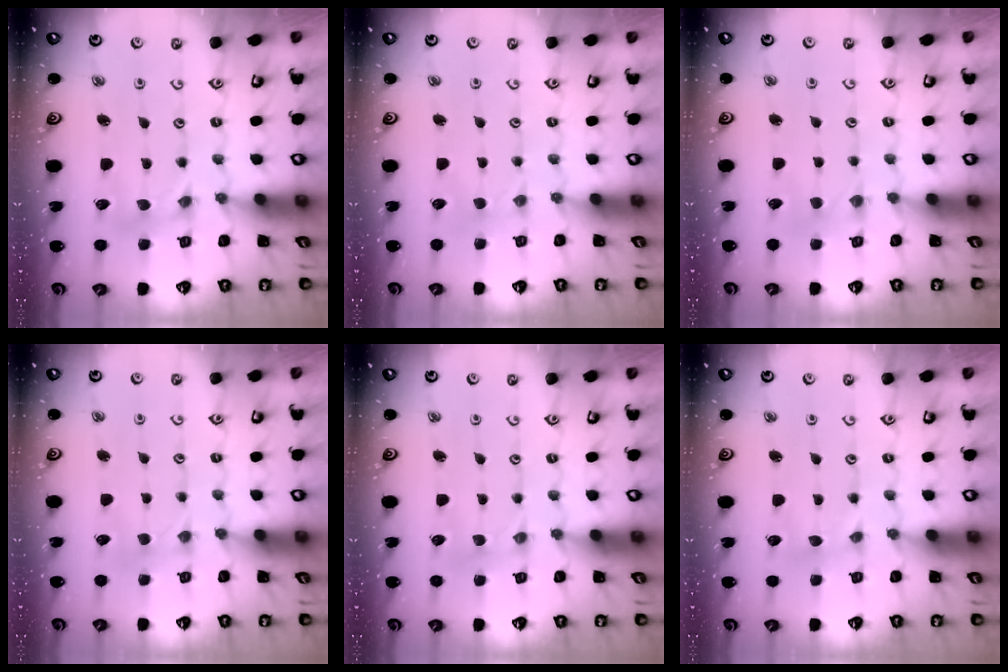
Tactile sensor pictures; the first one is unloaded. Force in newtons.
{"total": 0.0}
{"total": 1.4, "press": 1.4, "slide": 0.3}
{"total": 1.7, "press": 1.7, "slide": 0.3}
{"total": 0.0}
{"total": 0.9, "press": 0.9, "slide": 0.2}